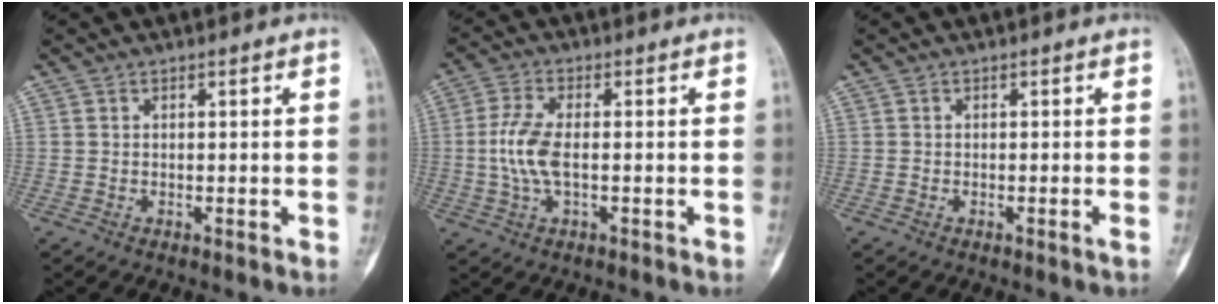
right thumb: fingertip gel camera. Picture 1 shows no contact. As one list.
[{"total": 6.6, "force": [-0.4, 2.5, 6.1], "torque": [-0.152, 0.005, -0.015]}, {"total": 0.5, "force": [-0.3, -0.1, 0.4], "torque": [-0.008, 0.000, -0.003]}]